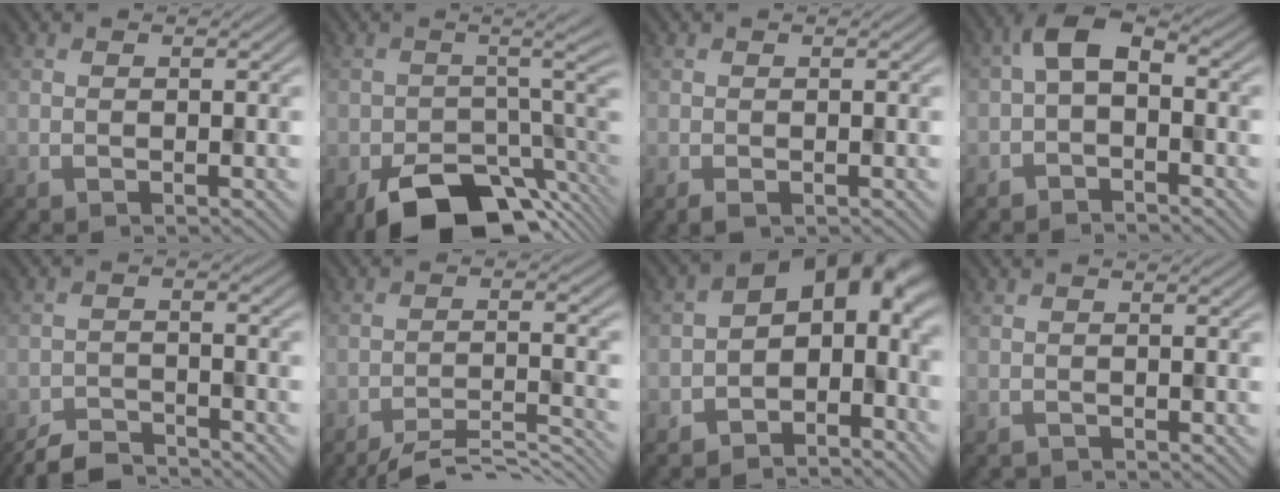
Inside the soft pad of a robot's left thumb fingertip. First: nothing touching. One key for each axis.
{"total": 10.4, "fx": -5.7, "fy": 4.8, "fz": 7.3, "tx": -0.113, "ty": -0.036, "tz": -0.080}
{"total": 1.1, "fx": -0.6, "fy": 0.6, "fz": 0.6, "tx": -0.016, "ty": -0.005, "tz": -0.013}
{"total": 4.4, "fx": -1.1, "fy": 2.6, "fz": 3.4, "tx": -0.062, "ty": 0.014, "tz": -0.034}
{"total": 4.8, "fx": -4.5, "fy": 1.1, "fz": 1.4, "tx": -0.025, "ty": -0.003, "tz": -0.089}
{"total": 7.2, "fx": -5.9, "fy": 1.1, "fz": 4.0, "tx": -0.076, "ty": 0.004, "tz": -0.087}
{"total": 11.0, "fx": -2.9, "fy": 7.0, "fz": 8.0, "tx": -0.087, "ty": 0.000, "tz": -0.064}
{"total": 0.8, "fx": -0.7, "fy": 0.1, "fz": -0.1, "tx": 0.000, "ty": -0.003, "tz": -0.017}